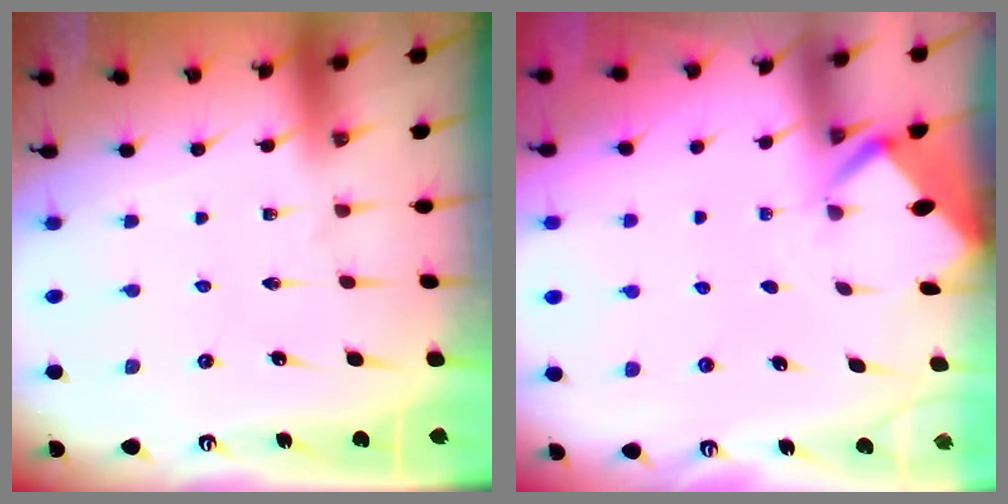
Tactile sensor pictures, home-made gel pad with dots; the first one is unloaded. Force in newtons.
{"total": 2.5, "press": 2.5, "slide": 0.1}